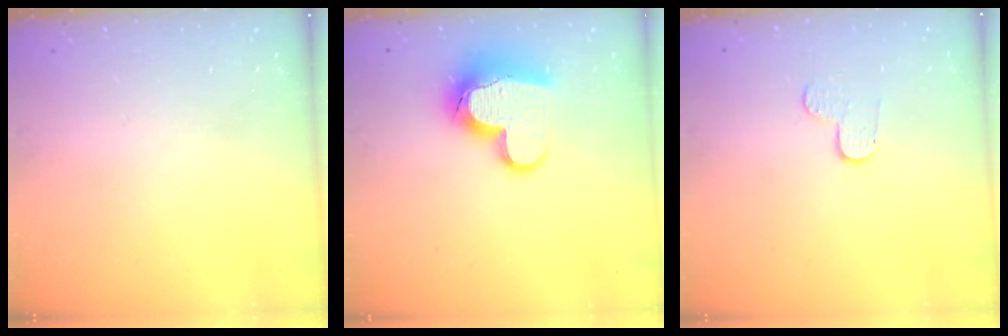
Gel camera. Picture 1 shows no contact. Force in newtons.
{"total": 14.3, "press": 14.3, "slide": 1.1}
{"total": 6.2, "press": 6.2, "slide": 0.6}